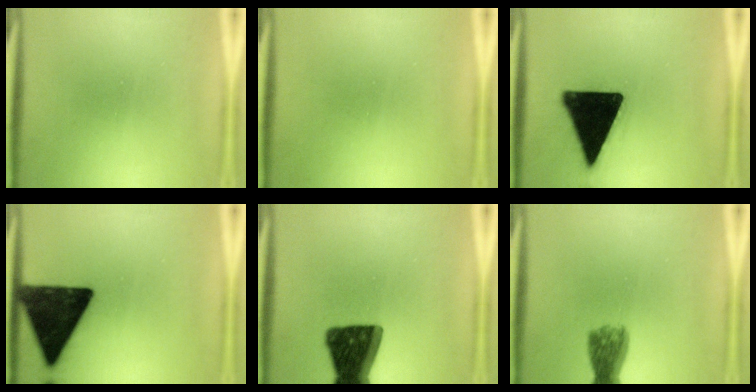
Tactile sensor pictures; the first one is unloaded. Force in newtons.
{"total": 0.5}
{"total": 19.8}
{"total": 17.2}
{"total": 16.9}
{"total": 4.6}